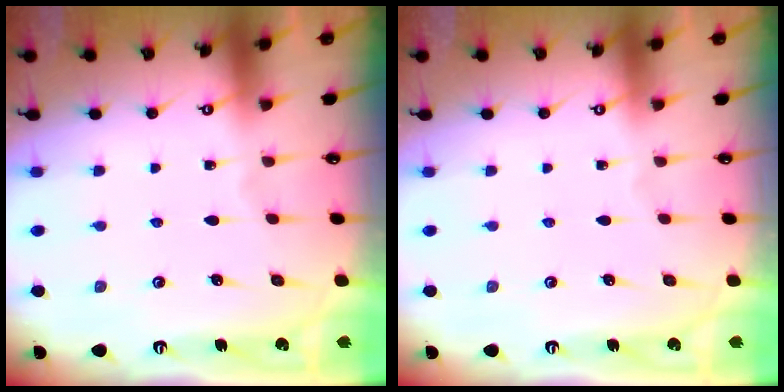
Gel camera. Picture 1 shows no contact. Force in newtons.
{"total": 0.0}